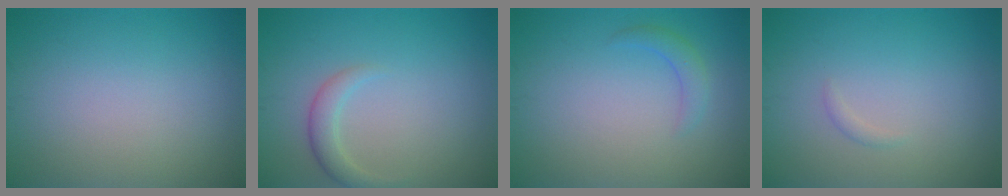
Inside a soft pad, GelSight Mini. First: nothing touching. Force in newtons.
{"total": 2.0, "press": 2.0, "slide": 0.1}
{"total": 1.6, "press": 1.6, "slide": 0.0}
{"total": 0.6, "press": 0.6, "slide": 0.0}